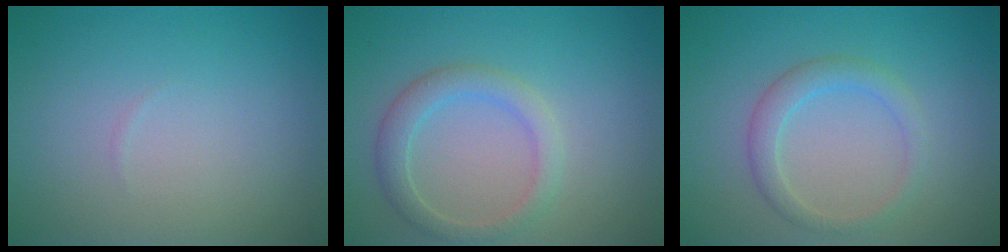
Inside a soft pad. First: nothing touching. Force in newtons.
{"total": 2.7, "press": 2.7, "slide": 0.0}
{"total": 2.3, "press": 2.3, "slide": 0.1}